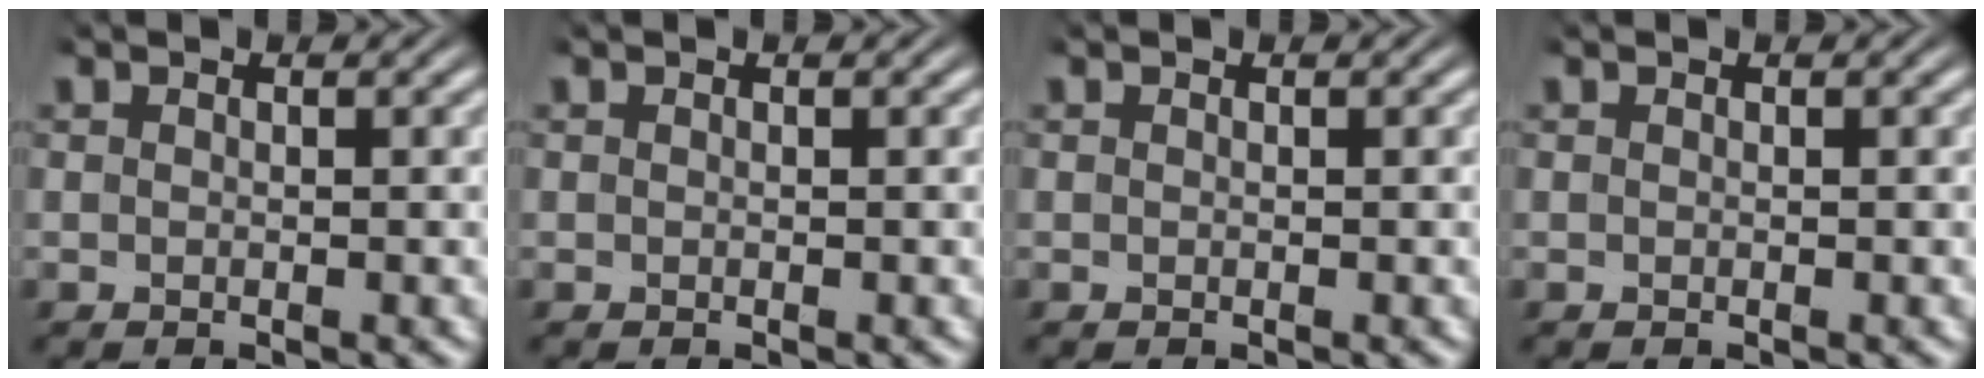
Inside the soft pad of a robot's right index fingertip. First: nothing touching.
{"total": 0.0}
{"total": 0.0}
{"total": 0.0}